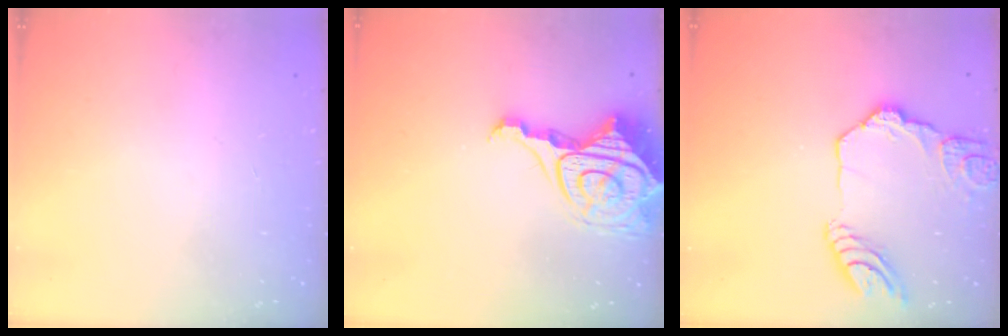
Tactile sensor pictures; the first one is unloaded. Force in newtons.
{"total": 13.2, "press": 13.1, "slide": 1.3}
{"total": 15.7, "press": 15.6, "slide": 2.0}